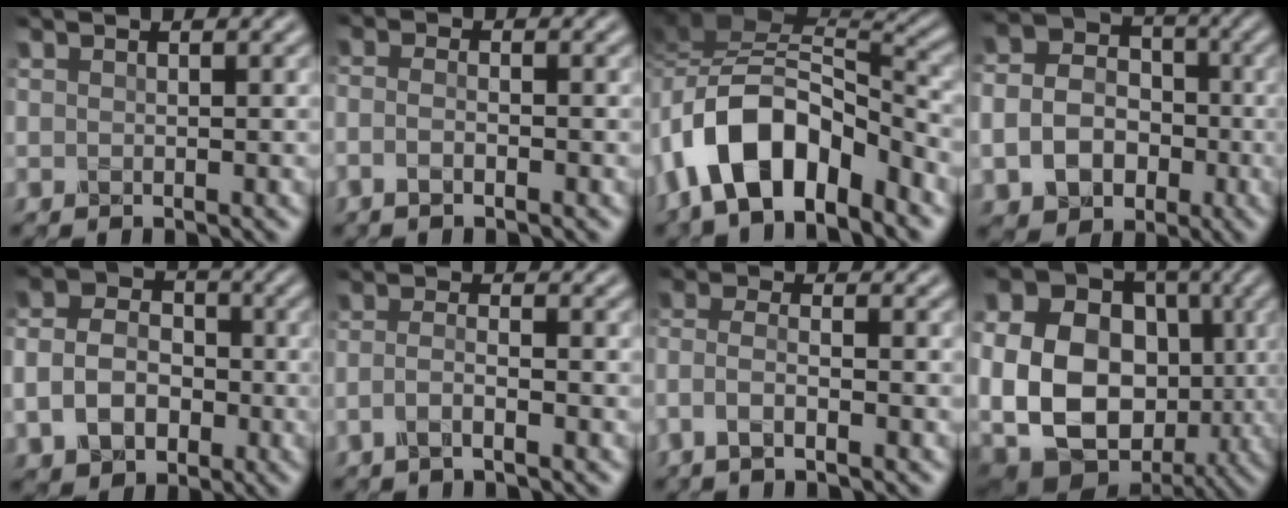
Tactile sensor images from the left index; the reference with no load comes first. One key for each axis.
{"total": 2.1, "fx": -0.9, "fy": 0.8, "fz": 1.7, "tx": -0.026, "ty": -0.006, "tz": -0.022}
{"total": 11.4, "fx": -6.1, "fy": 5.6, "fz": 7.9, "tx": -0.140, "ty": 0.003, "tz": -0.117}
{"total": 7.4, "fx": -2.0, "fy": 6.0, "fz": 3.9, "tx": -0.069, "ty": -0.015, "tz": -0.042}
{"total": 5.9, "fx": -1.4, "fy": 4.6, "fz": 3.5, "tx": -0.073, "ty": -0.001, "tz": -0.034}
{"total": 2.0, "fx": -1.0, "fy": 0.5, "fz": 1.6, "tx": -0.029, "ty": 0.001, "tz": -0.028}
{"total": 3.1, "fx": -1.8, "fy": 0.8, "fz": 2.4, "tx": -0.050, "ty": 0.002, "tz": -0.049}
{"total": 17.5, "fx": -0.9, "fy": 14.1, "fz": 10.4, "tx": -0.208, "ty": 0.004, "tz": -0.016}